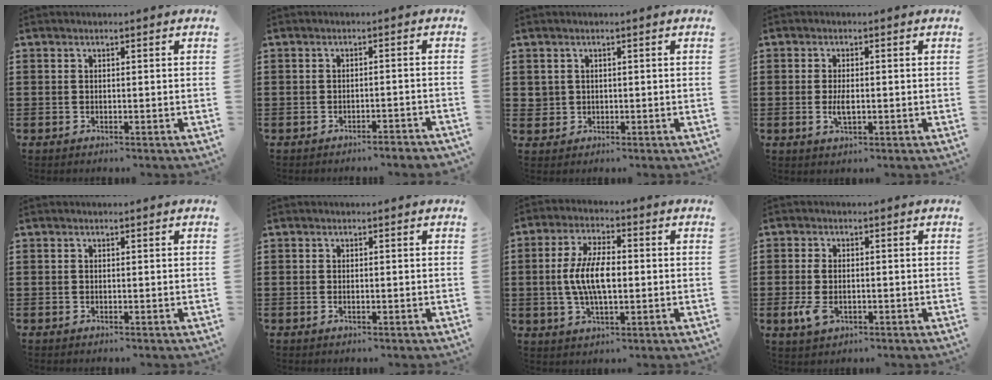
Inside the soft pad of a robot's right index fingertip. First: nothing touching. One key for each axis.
{"total": 1.8, "fx": -1.7, "fy": -0.2, "fz": 0.6, "tx": -0.013, "ty": -0.002, "tz": -0.034}
{"total": 1.5, "fx": 0.4, "fy": 1.4, "fz": 0.1, "tx": -0.008, "ty": 0.008, "tz": 0.006}
{"total": 2.8, "fx": -0.3, "fy": 1.1, "fz": 2.6, "tx": -0.054, "ty": -0.003, "tz": -0.007}
{"total": 0.0}
{"total": 0.6, "fx": -0.1, "fy": 0.3, "fz": 0.5, "tx": -0.011, "ty": -0.002, "tz": -0.001}
{"total": 8.1, "fx": -0.3, "fy": 3.3, "fz": 7.4, "tx": -0.162, "ty": -0.002, "tz": -0.011}
{"total": 4.0, "fx": -1.0, "fy": 2.3, "fz": 3.2, "tx": -0.087, "ty": -0.008, "tz": -0.025}